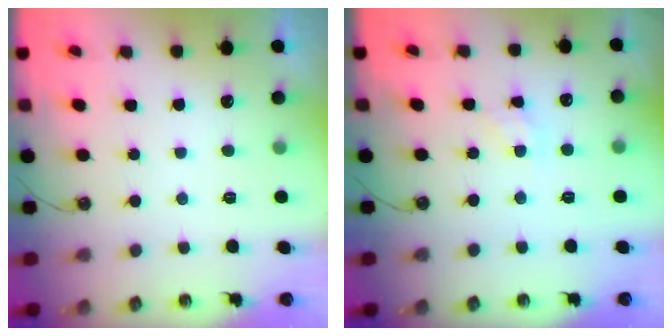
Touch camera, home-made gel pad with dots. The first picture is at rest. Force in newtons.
{"total": 3.9, "press": 3.9, "slide": 0.3}